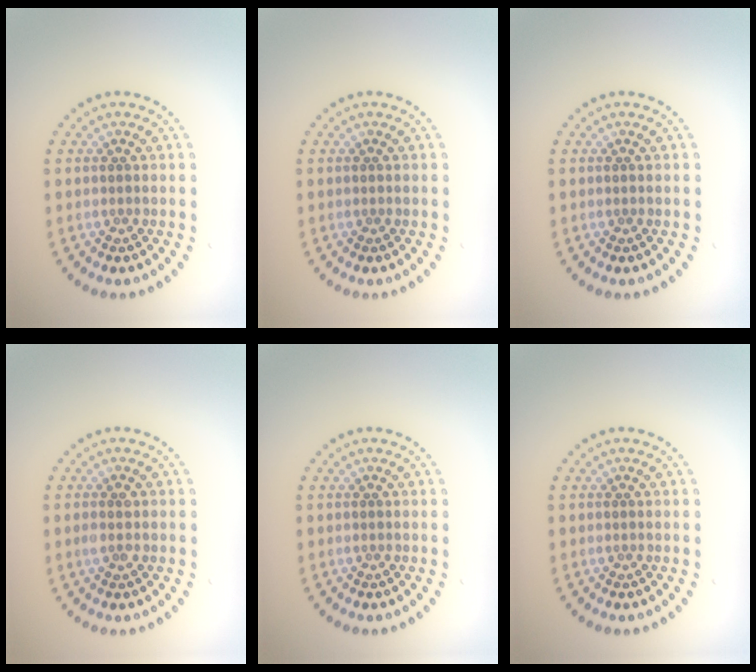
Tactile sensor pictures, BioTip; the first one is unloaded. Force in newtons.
{"total": 0.0}
{"total": 0.0}
{"total": 1.0, "press": 1.0, "slide": 0.1}
{"total": 0.0}
{"total": 0.0}